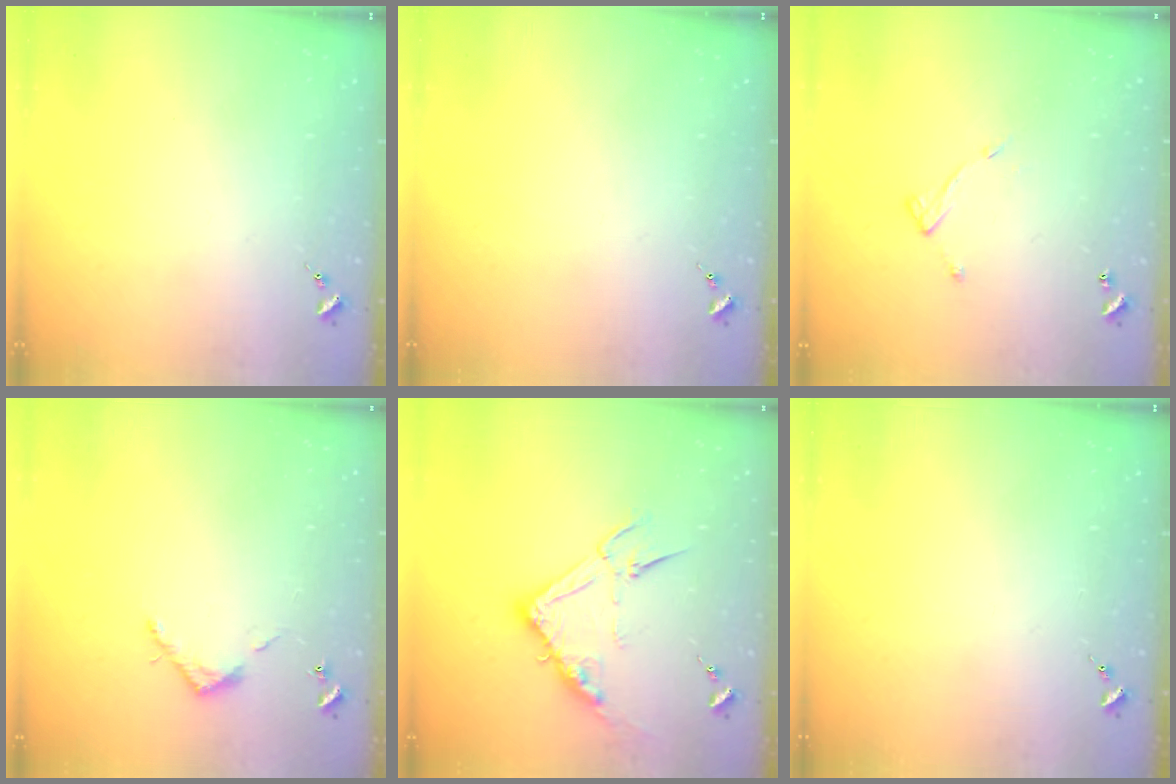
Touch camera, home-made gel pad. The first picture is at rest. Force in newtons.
{"total": 0.0}
{"total": 7.2, "press": 7.2, "slide": 0.5}
{"total": 3.6, "press": 3.6, "slide": 0.2}
{"total": 13.3, "press": 13.3, "slide": 1.0}
{"total": 0.0}